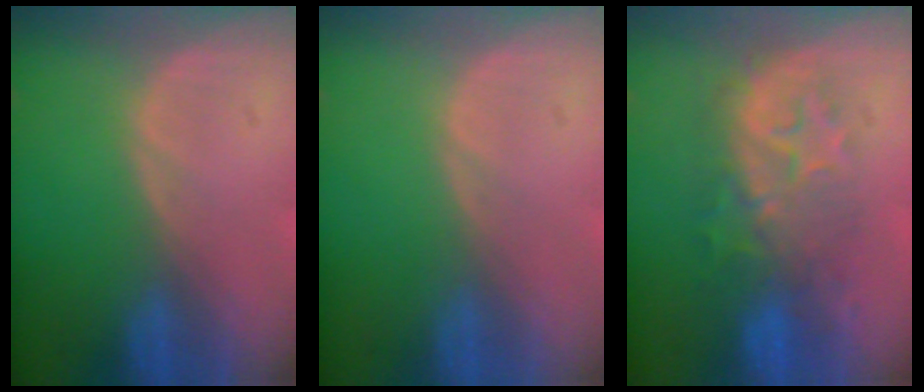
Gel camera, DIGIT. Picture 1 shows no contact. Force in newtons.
{"total": 0.0}
{"total": 8.4, "press": 8.3, "slide": 1.4}